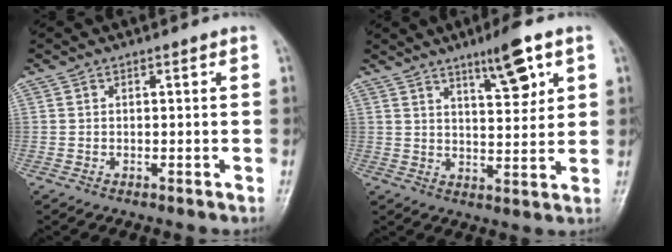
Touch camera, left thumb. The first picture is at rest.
{"total": 8.4, "force": [4.8, 2.0, 6.7], "torque": [-0.096, -0.028, 0.076]}